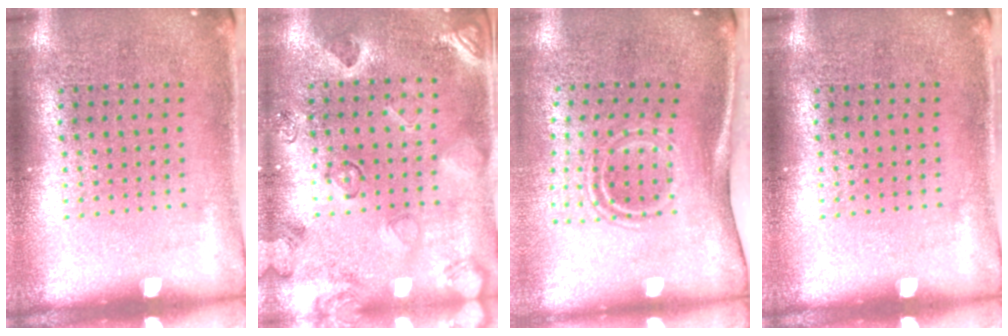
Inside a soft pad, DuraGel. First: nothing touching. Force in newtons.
{"total": 2.2, "press": 1.8, "slide": 1.3}
{"total": 1.9, "press": 1.1, "slide": 1.5}
{"total": 0.0}